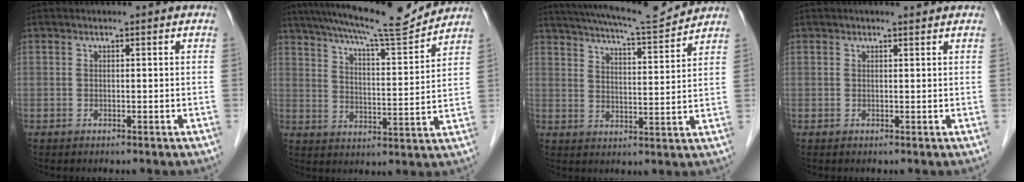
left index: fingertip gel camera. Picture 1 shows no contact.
{"total": 12.5, "force": [11.3, -0.2, 5.3], "torque": [-0.093, -0.020, 0.160]}
{"total": 10.8, "force": [9.9, 0.1, 4.3], "torque": [-0.074, -0.015, 0.138]}
{"total": 1.2, "force": [-1.1, 0.1, 0.5], "torque": [-0.006, -0.004, -0.024]}